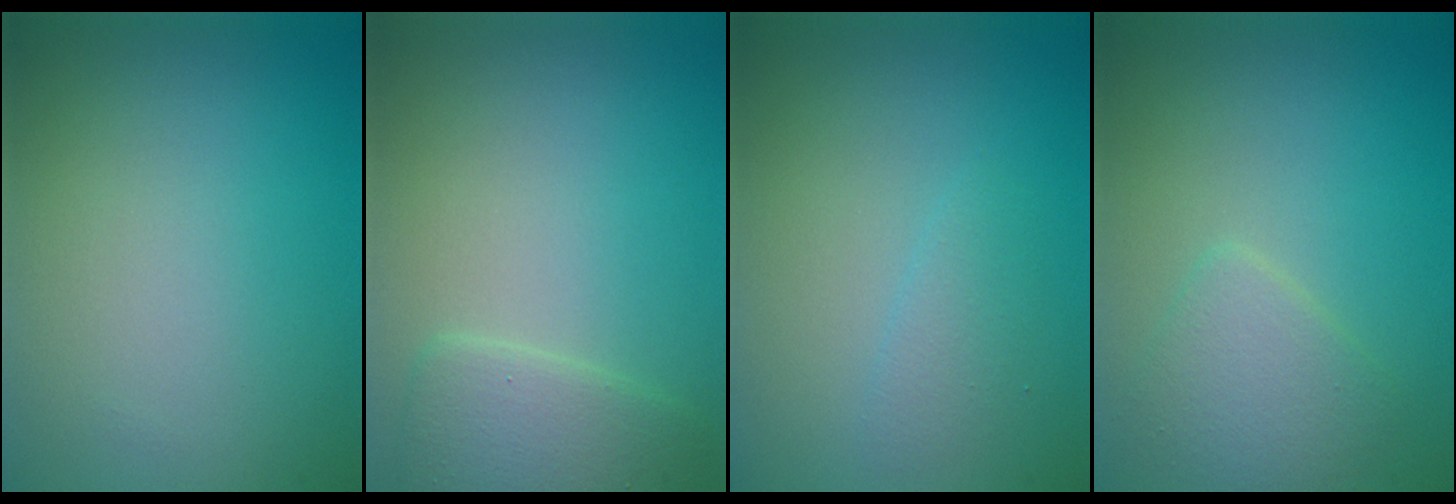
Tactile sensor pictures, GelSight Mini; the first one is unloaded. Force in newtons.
{"total": 2.8, "press": 2.8, "slide": 0.2}
{"total": 1.3, "press": 1.3, "slide": 0.1}
{"total": 2.6, "press": 2.6, "slide": 0.1}